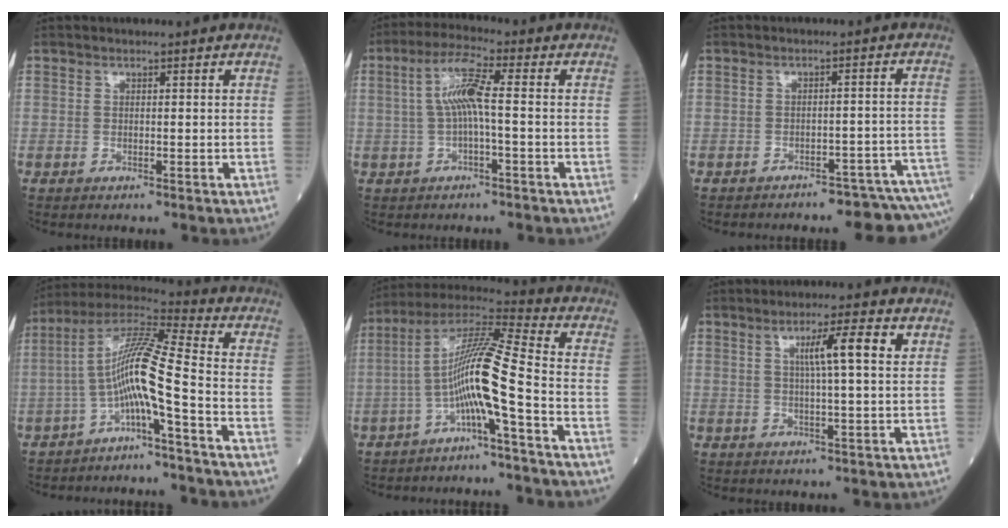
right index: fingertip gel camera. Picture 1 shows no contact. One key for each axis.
{"total": 6.2, "fx": 0.2, "fy": 0.5, "fz": 6.2, "tx": -0.124, "ty": 0.016, "tz": 0.001}
{"total": 14.2, "fx": -13.7, "fy": 1.1, "fz": 3.7, "tx": 0.002, "ty": 0.020, "tz": -0.149}
{"total": 10.3, "fx": -3.5, "fy": -0.4, "fz": 9.7, "tx": -0.188, "ty": 0.025, "tz": -0.072}
{"total": 11.1, "fx": -3.6, "fy": -0.6, "fz": 10.5, "tx": -0.201, "ty": 0.022, "tz": -0.075}
{"total": 6.3, "fx": 2.3, "fy": -0.1, "fz": 5.9, "tx": -0.097, "ty": 0.007, "tz": 0.035}